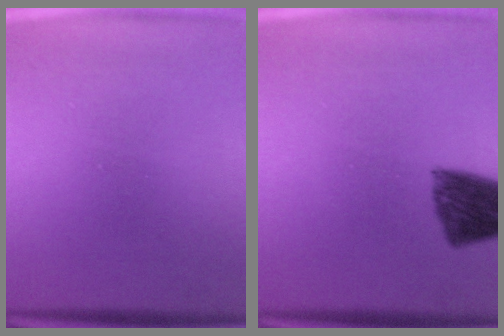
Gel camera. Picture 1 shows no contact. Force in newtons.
{"total": 8.6}